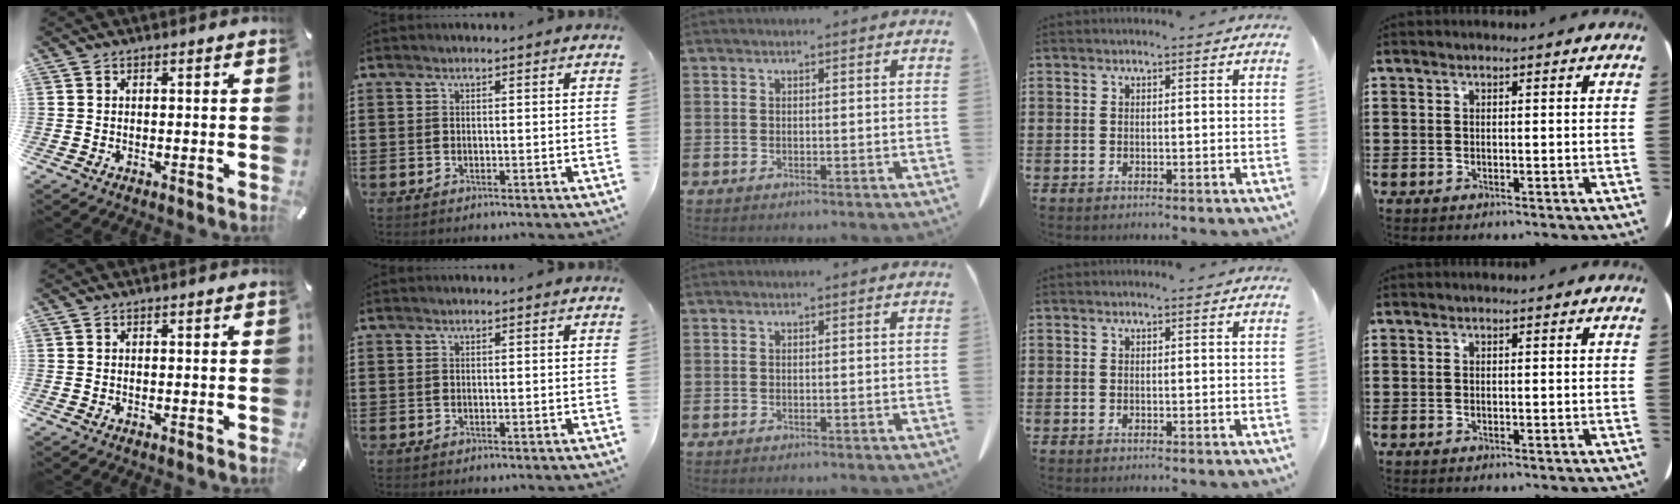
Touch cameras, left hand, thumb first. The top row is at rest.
{}